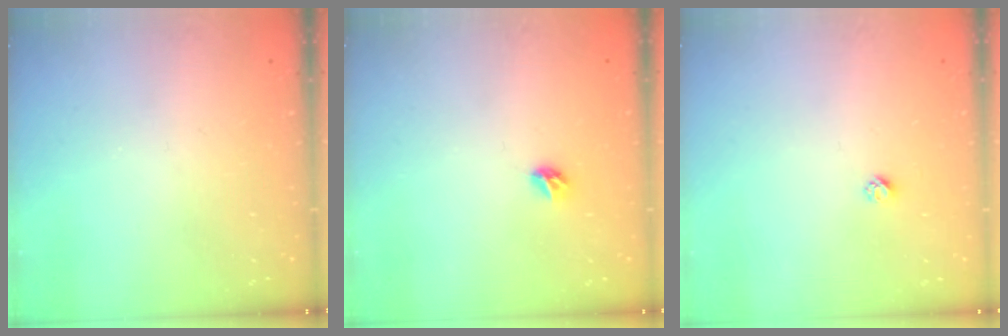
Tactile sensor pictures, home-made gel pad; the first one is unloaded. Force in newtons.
{"total": 4.5, "press": 4.4, "slide": 0.9}
{"total": 2.3, "press": 2.3, "slide": 0.2}